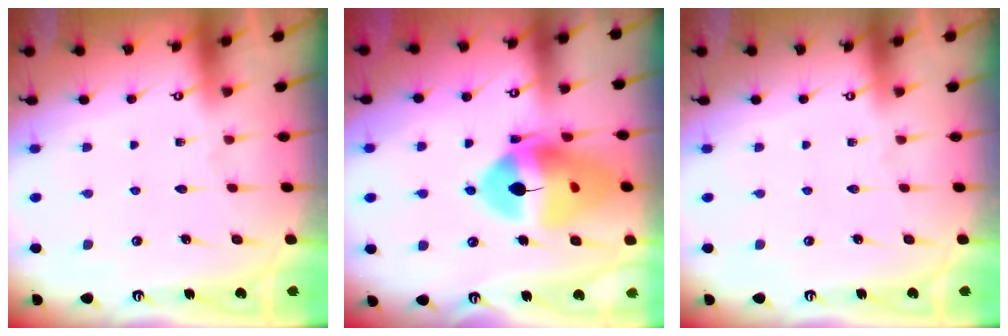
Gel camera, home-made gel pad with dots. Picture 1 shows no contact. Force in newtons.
{"total": 18.3, "press": 18.2, "slide": 2.2}
{"total": 0.0}